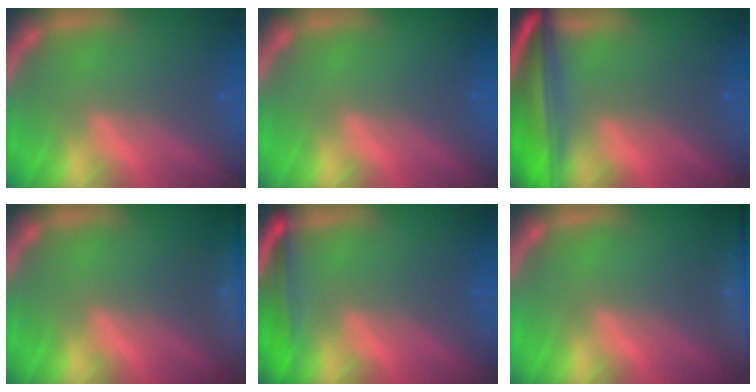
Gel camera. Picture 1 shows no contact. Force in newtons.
{"total": 0.0}
{"total": 10.1}
{"total": 8.0}
{"total": 4.0}
{"total": 7.5}